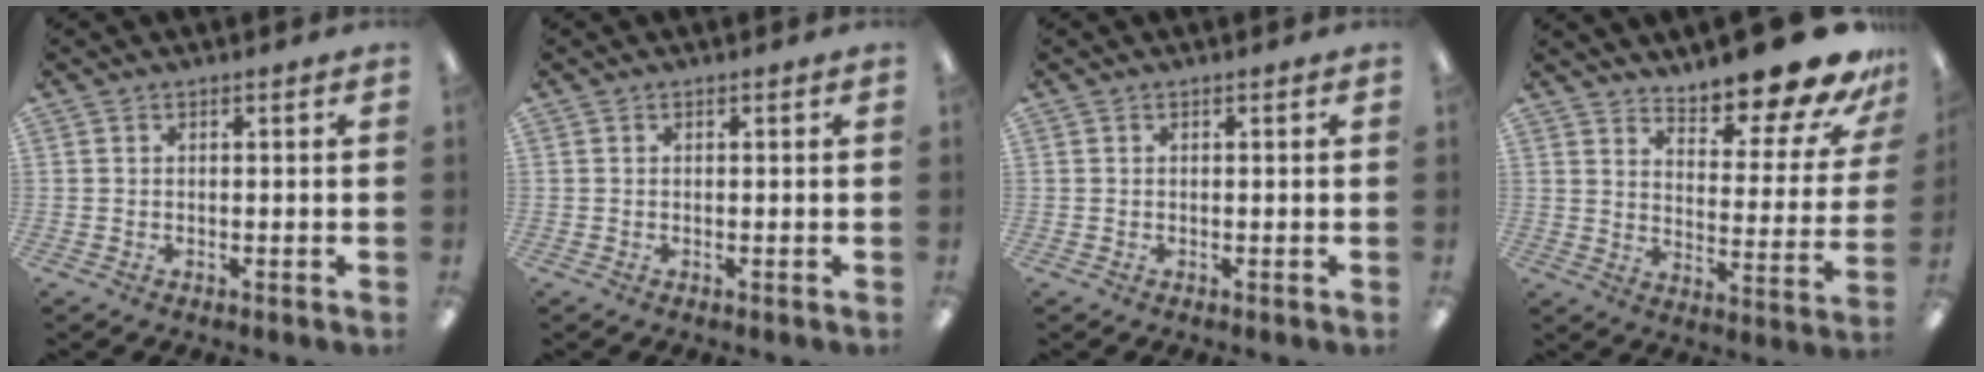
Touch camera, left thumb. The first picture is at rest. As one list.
[{"total": 0.0}, {"total": 0.0}, {"total": 16.1, "force": [13.8, 3.6, 7.4], "torque": [-0.099, -0.112, 0.229]}]